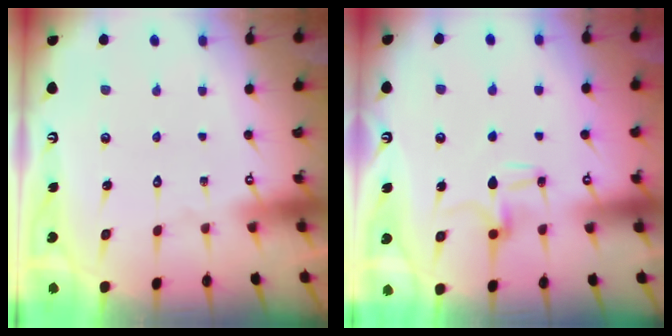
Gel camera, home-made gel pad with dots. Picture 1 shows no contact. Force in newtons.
{"total": 6.7, "press": 6.7, "slide": 0.5}